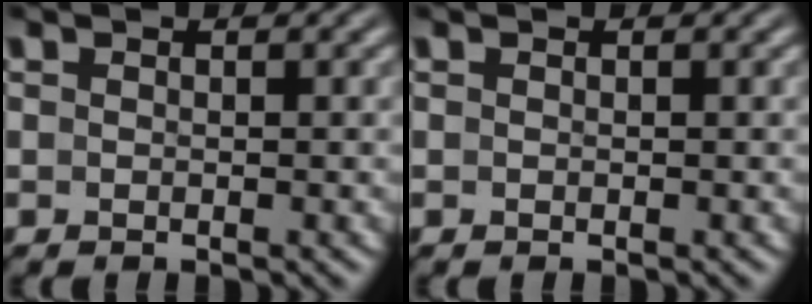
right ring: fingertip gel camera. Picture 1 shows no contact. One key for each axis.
{"total": 1.3, "fx": -0.3, "fy": -1.2, "fz": -0.4, "tx": 0.016, "ty": -0.012, "tz": 0.006}